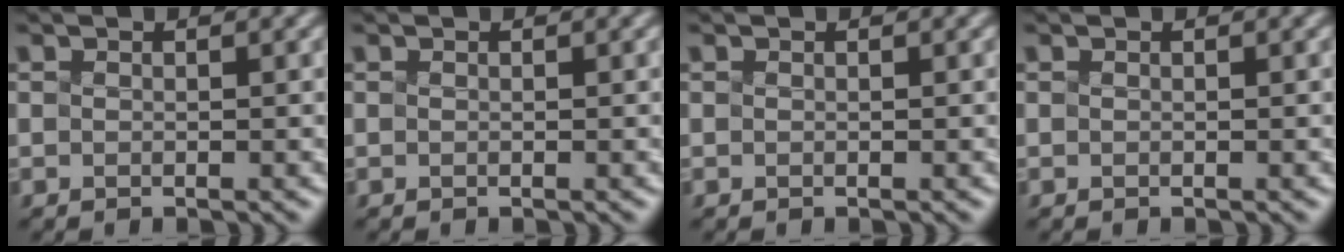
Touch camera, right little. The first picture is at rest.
{"total": 0.0}
{"total": 0.0}
{"total": 0.0}